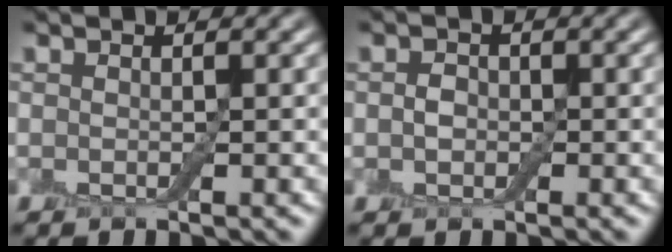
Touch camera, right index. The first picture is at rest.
{"total": 1.2, "force": [-0.1, 0.9, 0.6], "torque": [-0.014, 0.002, -0.008]}